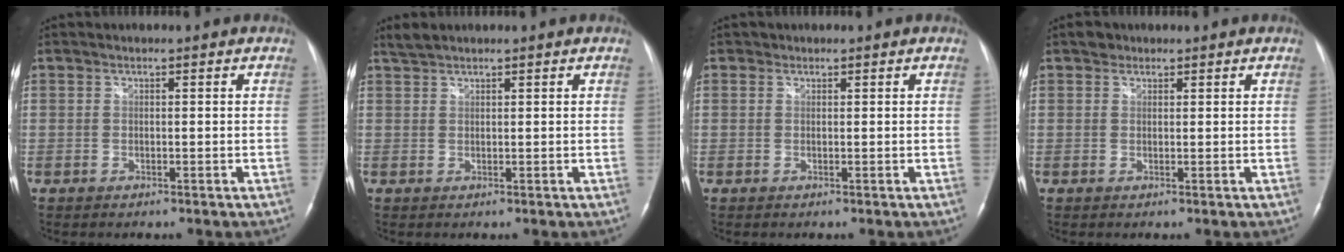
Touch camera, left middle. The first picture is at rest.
{"total": 1.6, "force": [1.5, 0.2, 0.4], "torque": [-0.014, 0.012, 0.034]}
{"total": 0.6, "force": [0.3, 0.5, 0.0], "torque": [0.002, 0.001, 0.003]}
{"total": 1.4, "force": [0.9, 1.0, 0.2], "torque": [0.002, 0.008, 0.010]}